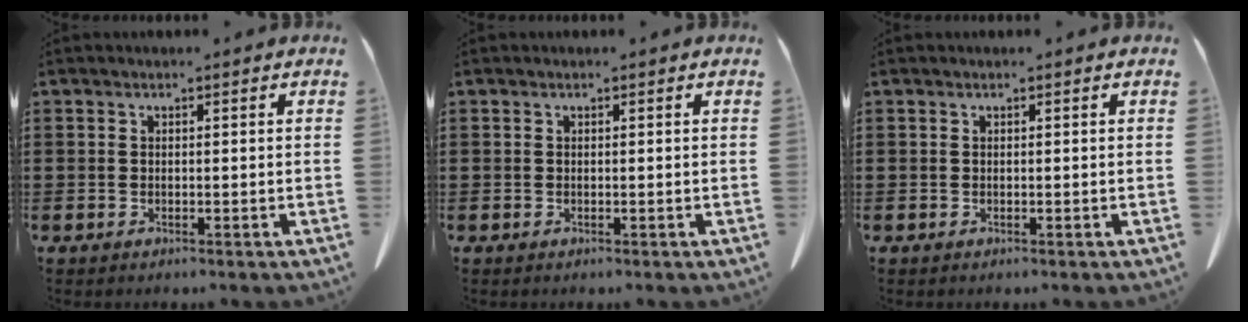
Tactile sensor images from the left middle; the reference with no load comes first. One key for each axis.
{"total": 0.0}
{"total": 0.0}